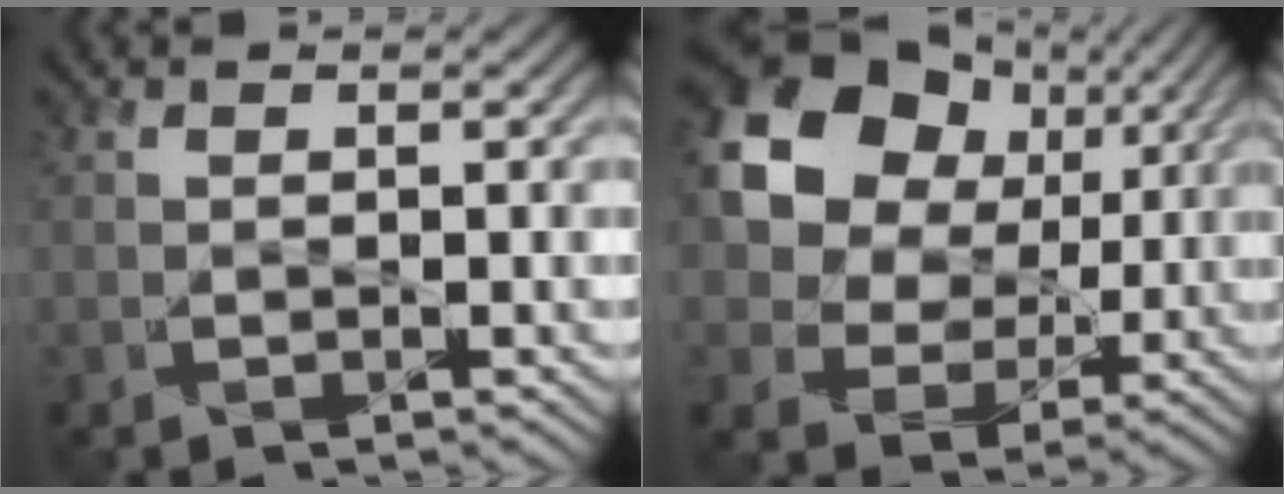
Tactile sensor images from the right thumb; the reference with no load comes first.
{"total": 14.8, "force": [4.5, 11.8, 7.8], "torque": [-0.192, 0.025, 0.081]}